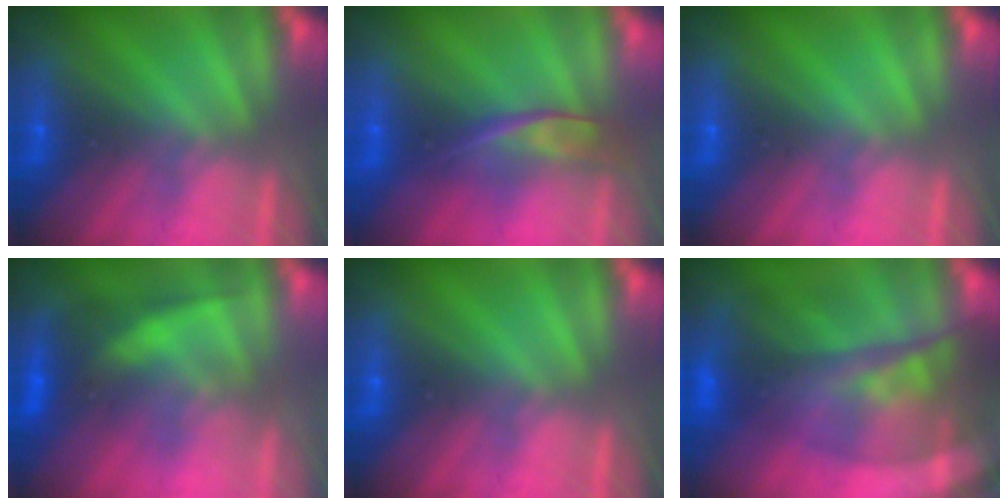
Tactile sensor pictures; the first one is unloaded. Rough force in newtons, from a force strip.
{"total": 2.4}
{"total": 0.0}
{"total": 2.7}
{"total": 0.0}
{"total": 9.2}